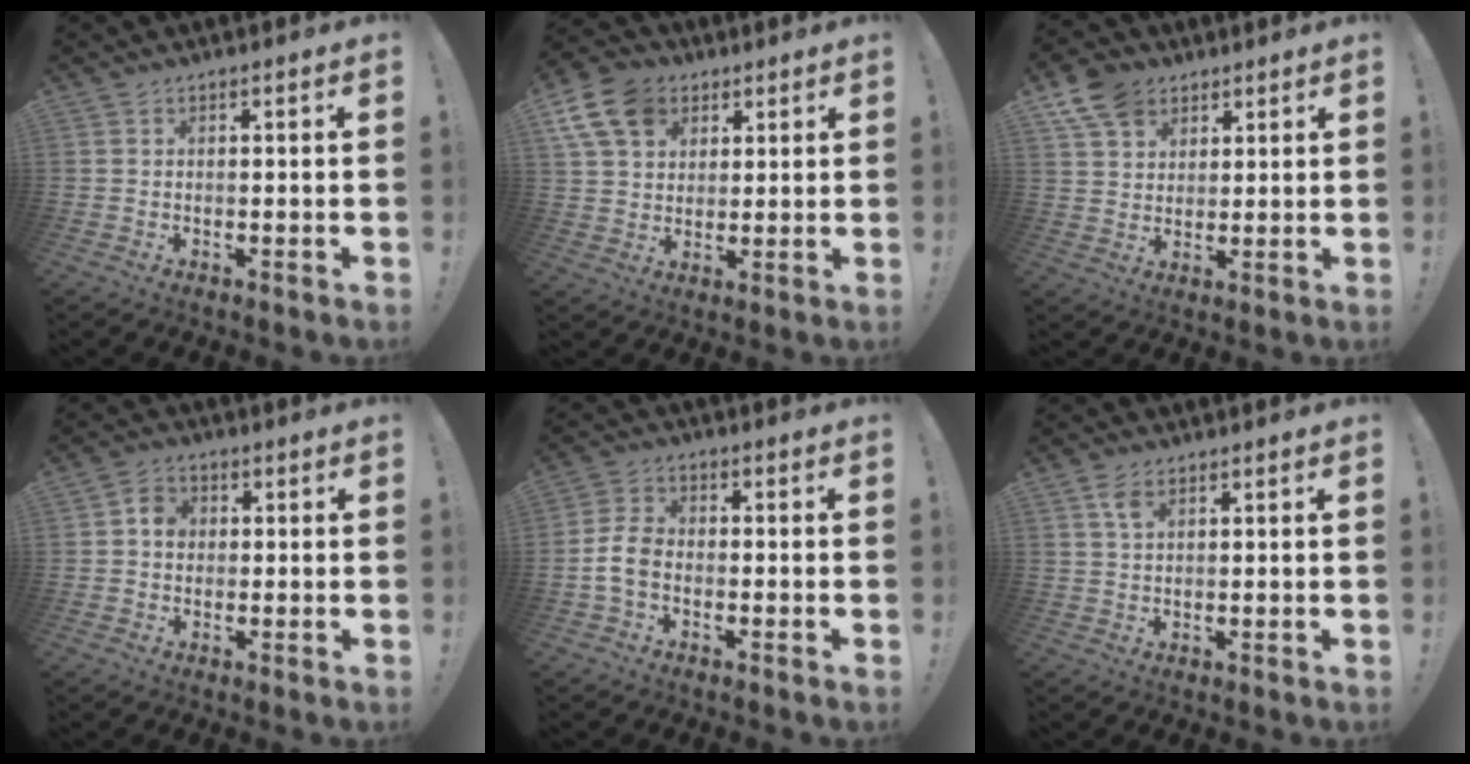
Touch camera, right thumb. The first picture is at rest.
{"total": 13.7, "force": [6.0, 10.4, 6.7], "torque": [-0.113, -0.023, 0.120]}
{"total": 9.9, "force": [6.1, 7.0, 3.5], "torque": [-0.056, -0.032, 0.120]}
{"total": 4.6, "force": [0.1, 3.9, 2.4], "torque": [-0.025, 0.004, -0.001]}
{"total": 7.1, "force": [-2.0, 4.5, 5.1], "torque": [-0.121, 0.007, -0.032]}
{"total": 3.7, "force": [1.8, 1.7, 2.7], "torque": [-0.050, -0.003, 0.032]}